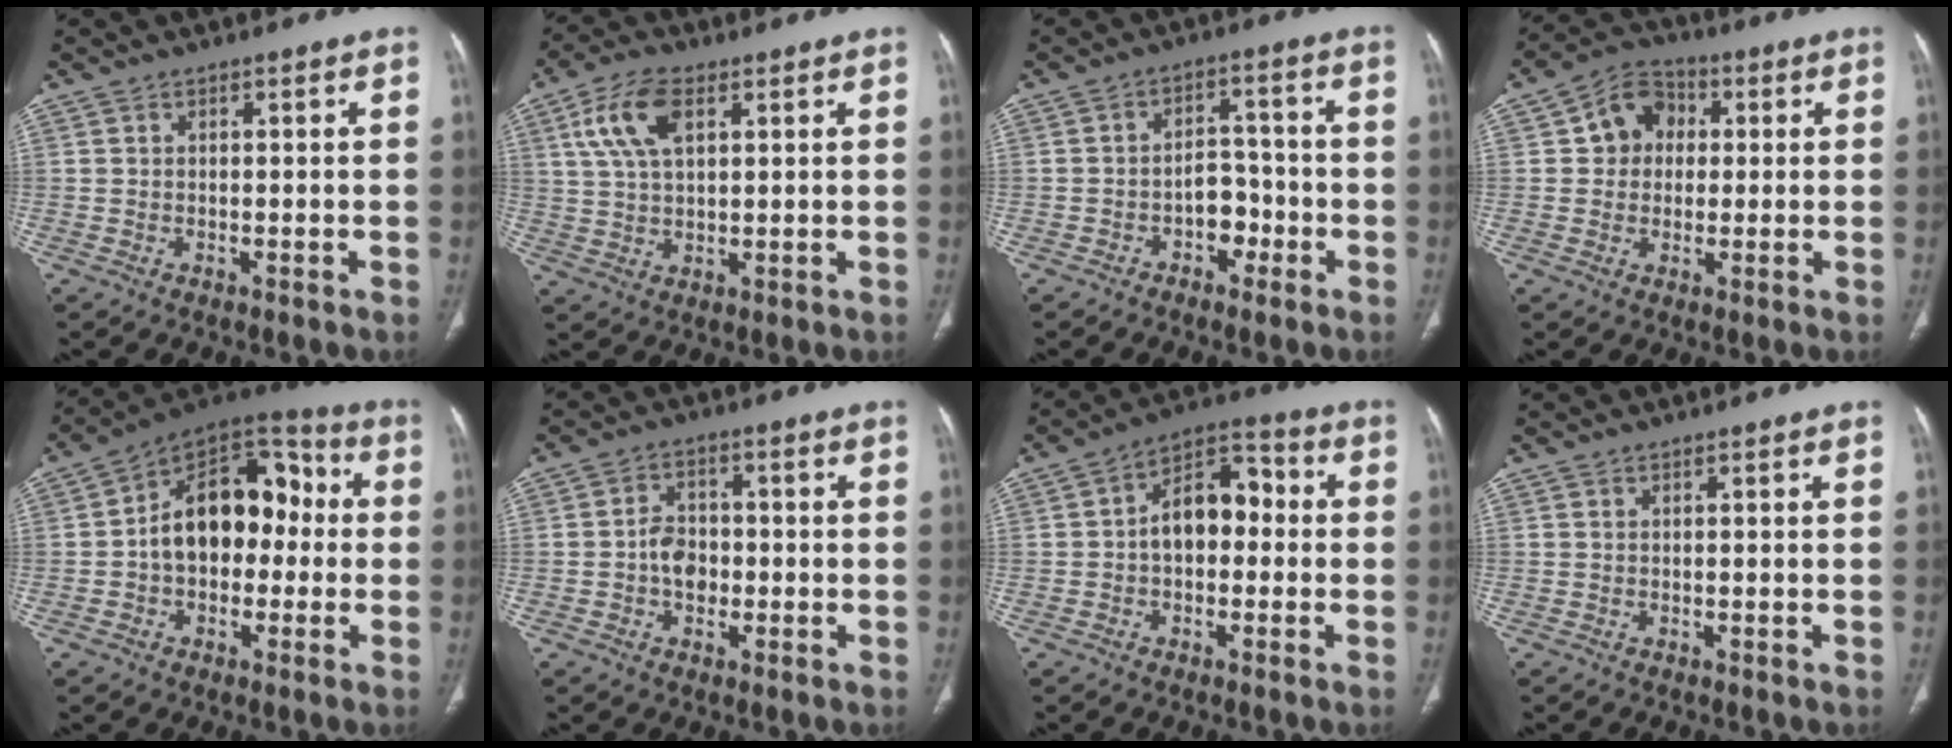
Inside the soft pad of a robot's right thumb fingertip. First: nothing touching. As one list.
[{"total": 9.5, "force": [3.8, 4.9, 7.2], "torque": [-0.144, 0.003, 0.074]}, {"total": 5.7, "force": [-2.5, 4.1, 3.1], "torque": [-0.014, 0.034, -0.044]}, {"total": 8.4, "force": [1.4, 7.3, 4.0], "torque": [-0.031, 0.012, 0.013]}, {"total": 16.9, "force": [-0.1, 11.4, 12.6], "torque": [-0.151, 0.052, -0.012]}, {"total": 5.3, "force": [-1.1, 4.1, 3.2], "torque": [-0.035, 0.016, -0.024]}, {"total": 10.3, "force": [-0.2, 6.7, 7.8], "torque": [-0.095, 0.038, -0.016]}, {"total": 0.0}]